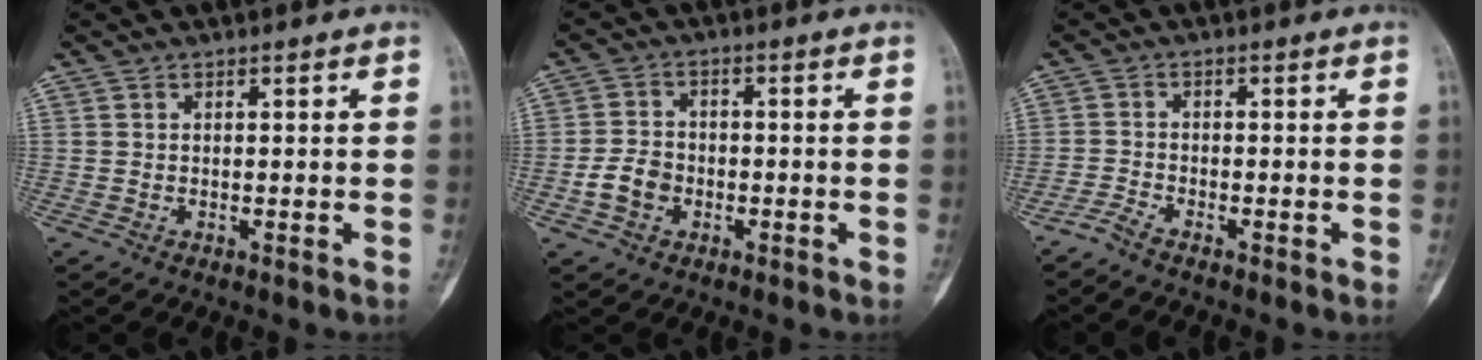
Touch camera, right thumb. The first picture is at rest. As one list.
[{"total": 5.7, "force": [-1.9, 4.4, 3.0], "torque": [-0.043, 0.019, -0.037]}, {"total": 2.5, "force": [-2.2, 0.5, 0.9], "torque": [-0.024, 0.007, -0.051]}]